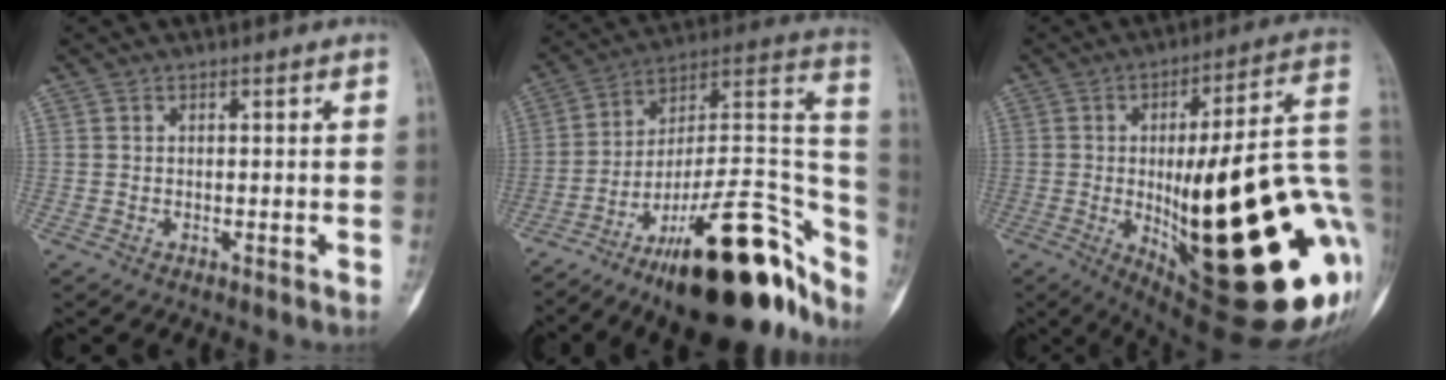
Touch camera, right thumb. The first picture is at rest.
{"total": 30.4, "force": [-17.3, 10.6, 22.7], "torque": [-0.236, 0.106, -0.265]}
{"total": 39.3, "force": [-5.0, 11.4, 37.2], "torque": [-0.447, 0.005, -0.057]}